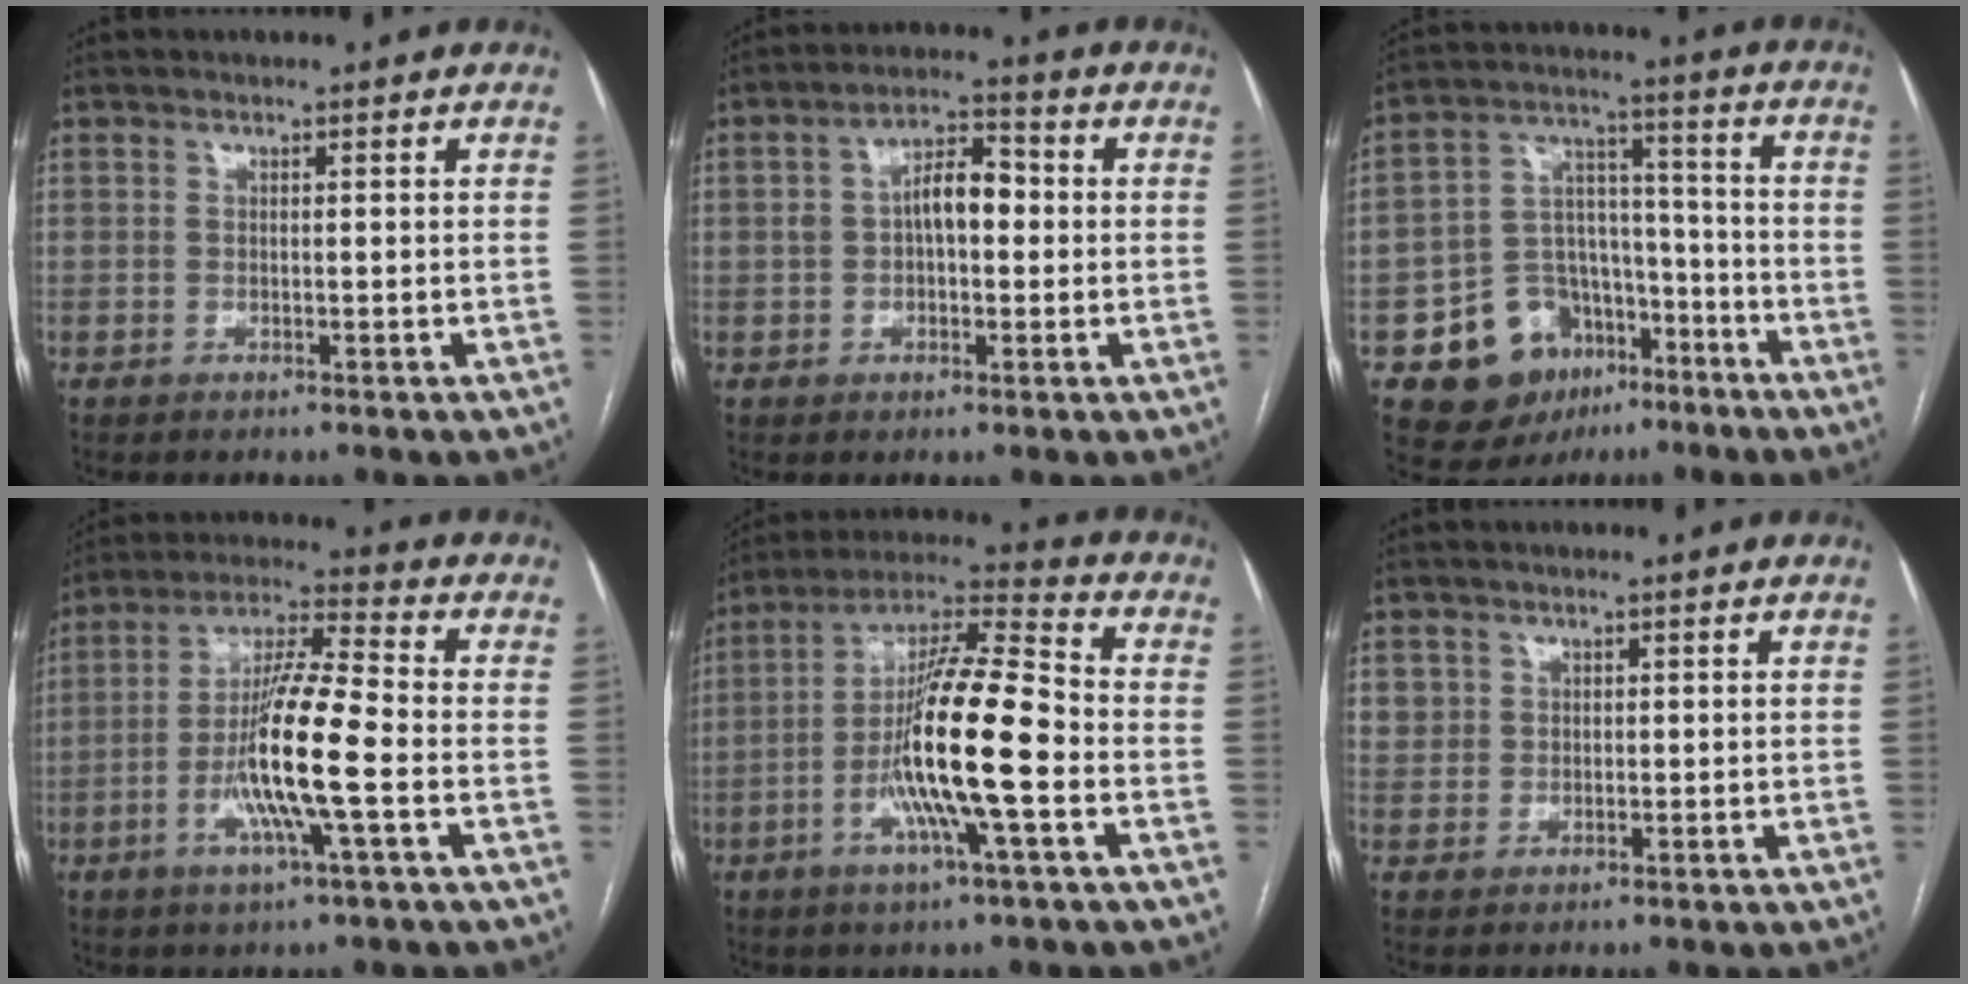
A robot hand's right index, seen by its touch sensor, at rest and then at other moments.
{"total": 7.3, "force": [0.3, 3.4, 6.4], "torque": [-0.119, 0.032, 0.002]}
{"total": 15.2, "force": [-8.1, 11.2, 6.3], "torque": [-0.096, 0.070, -0.118]}
{"total": 13.2, "force": [-3.3, 0.4, 12.8], "torque": [-0.244, -0.004, -0.067]}
{"total": 16.4, "force": [-3.8, 1.0, 15.9], "torque": [-0.292, 0.001, -0.074]}
{"total": 2.5, "force": [0.9, 2.4, 0.3], "torque": [0.006, 0.006, 0.016]}